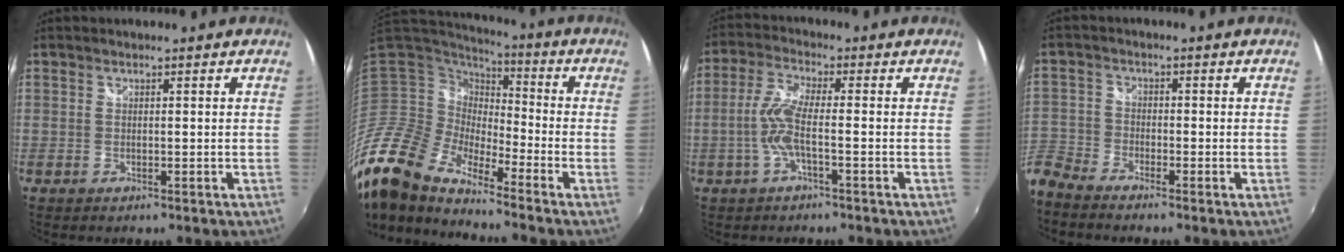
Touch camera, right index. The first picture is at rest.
{"total": 17.4, "force": [-13.3, 4.9, 10.0], "torque": [-0.178, -0.031, -0.270]}
{"total": 6.2, "force": [-1.7, 0.6, 5.9], "torque": [-0.133, 0.003, -0.033]}
{"total": 6.8, "force": [-5.7, 3.5, 1.4], "torque": [-0.051, -0.001, -0.134]}